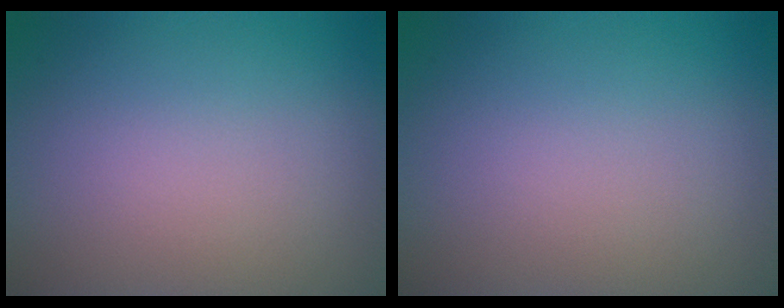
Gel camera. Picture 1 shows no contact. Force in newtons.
{"total": 0.0}